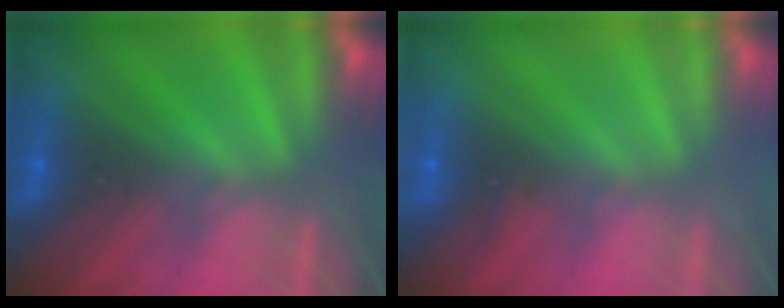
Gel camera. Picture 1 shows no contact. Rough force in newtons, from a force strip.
{"total": 2.3}